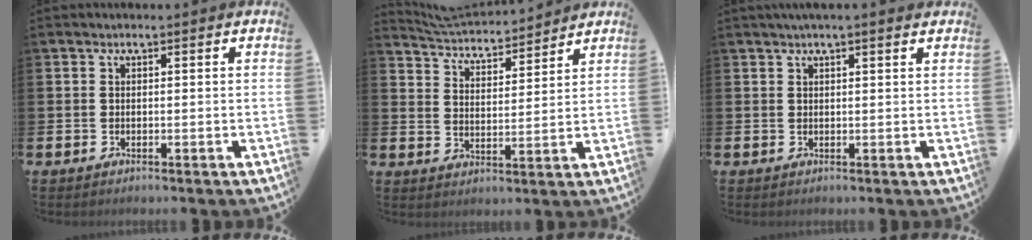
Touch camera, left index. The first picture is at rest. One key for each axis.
{"total": 5.1, "fx": 5.0, "fy": 0.7, "fz": 0.3, "tx": -0.031, "ty": -0.040, "tz": 0.087}
{"total": 1.8, "fx": 1.6, "fy": 0.0, "fz": 0.9, "tx": -0.010, "ty": -0.003, "tz": 0.027}